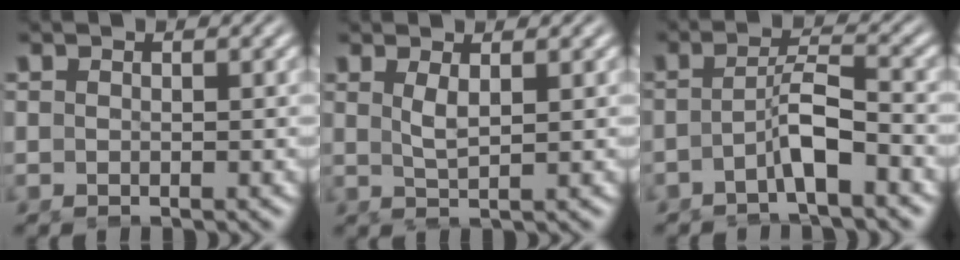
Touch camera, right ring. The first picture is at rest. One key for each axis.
{"total": 1.7, "fx": 0.7, "fy": -0.5, "fz": 1.5, "tx": -0.029, "ty": -0.011, "tz": 0.024}
{"total": 3.2, "fx": -1.9, "fy": 0.2, "fz": 2.6, "tx": -0.046, "ty": -0.010, "tz": -0.027}